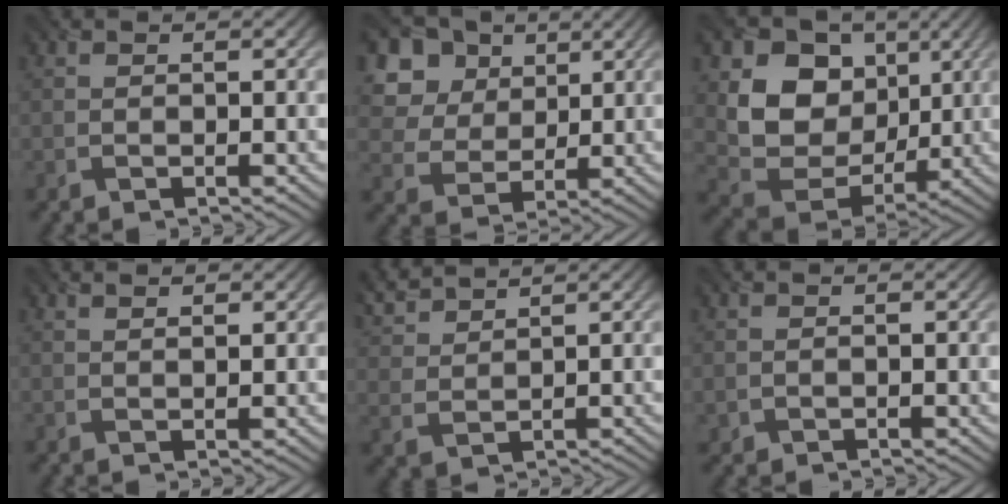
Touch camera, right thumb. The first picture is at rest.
{"total": 12.7, "force": [6.4, 9.3, 5.7], "torque": [-0.180, 0.016, 0.142]}
{"total": 12.1, "force": [3.4, 9.6, 6.5], "torque": [-0.133, -0.009, 0.054]}
{"total": 1.4, "force": [0.9, 0.3, 1.0], "torque": [-0.015, -0.004, 0.021]}
{"total": 5.4, "force": [4.4, 1.9, 2.4], "torque": [-0.073, 0.014, 0.093]}
{"total": 0.5, "force": [-0.1, 0.5, 0.1], "torque": [-0.002, -0.001, 0.000]}